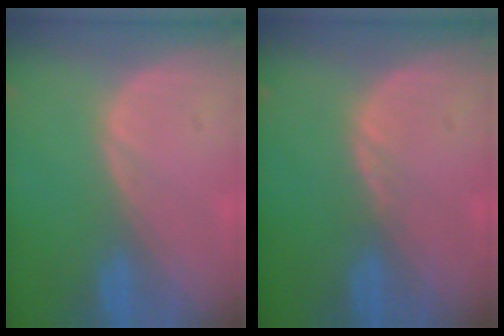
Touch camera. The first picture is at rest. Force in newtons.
{"total": 0.7, "press": 0.7, "slide": 0.2}